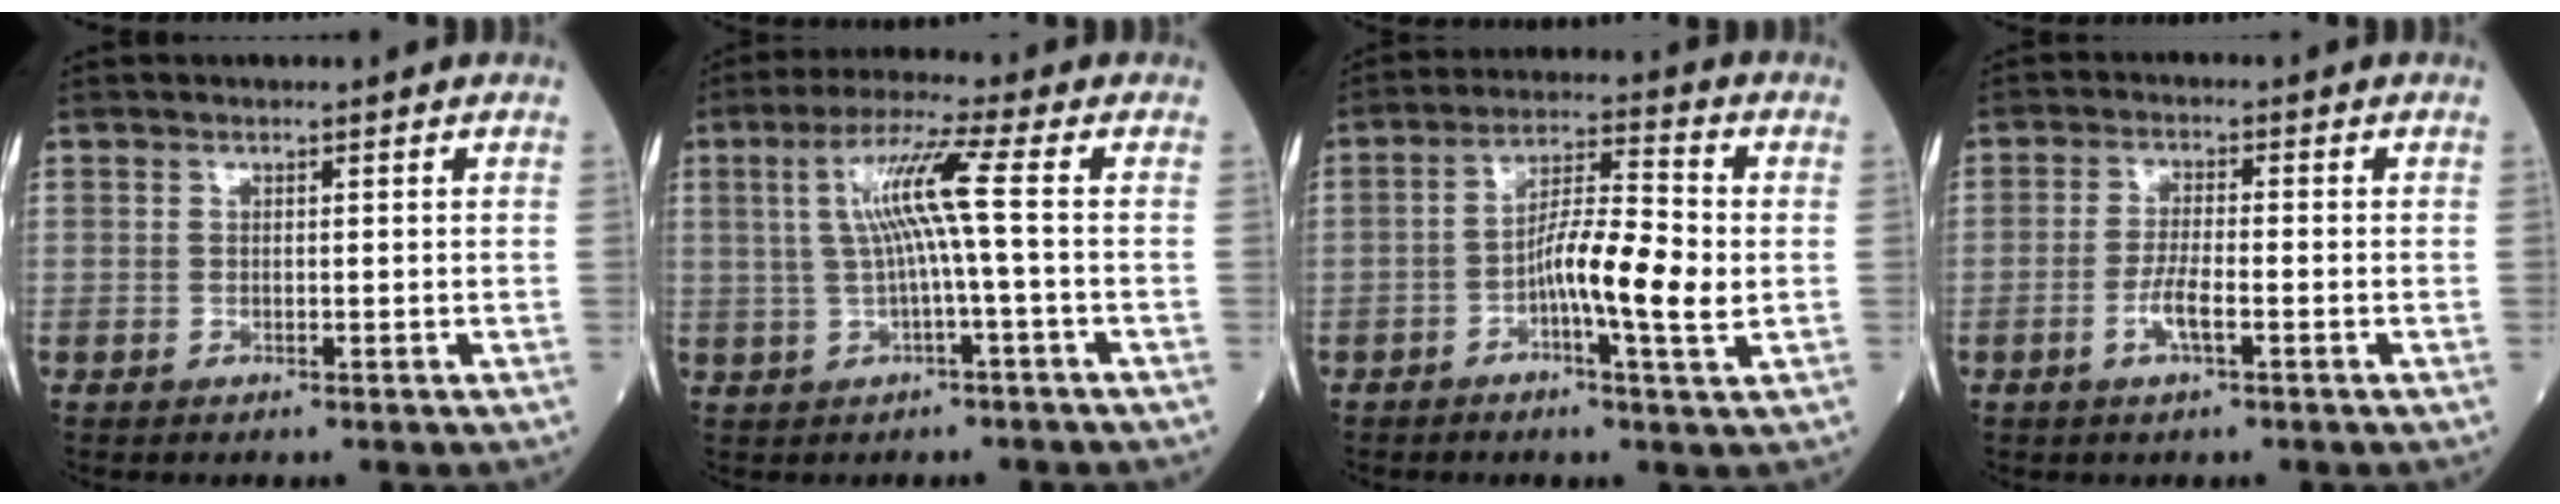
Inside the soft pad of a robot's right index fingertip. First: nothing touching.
{"total": 7.6, "force": [0.5, -1.1, 7.5], "torque": [-0.145, 0.016, 0.013]}
{"total": 9.4, "force": [-1.7, 0.9, 9.2], "torque": [-0.160, 0.006, -0.037]}
{"total": 4.1, "force": [-1.7, 0.6, 3.7], "torque": [-0.071, 0.000, -0.035]}